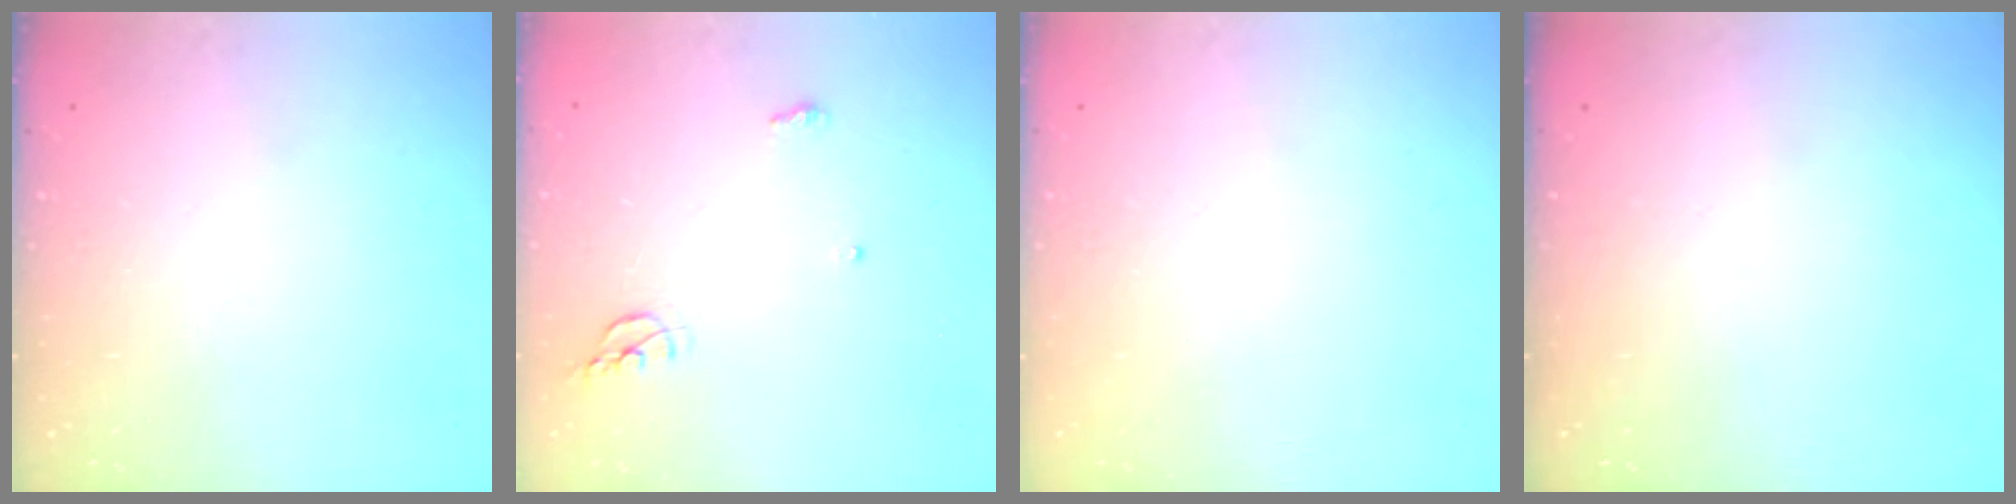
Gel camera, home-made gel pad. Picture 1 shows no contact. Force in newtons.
{"total": 7.2, "press": 5.3, "slide": 4.9}
{"total": 0.0}
{"total": 0.0}